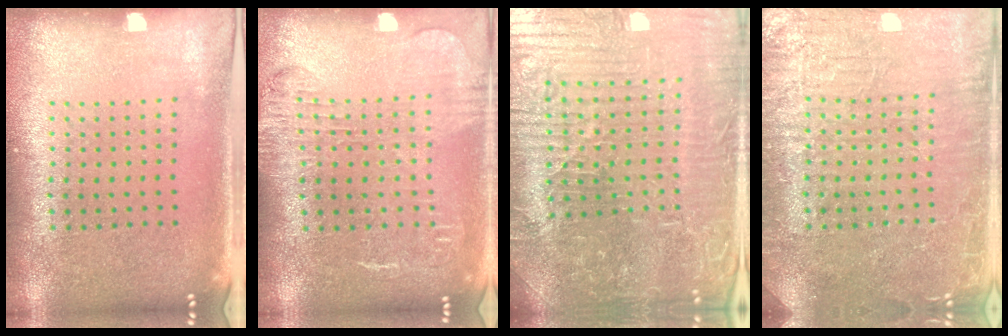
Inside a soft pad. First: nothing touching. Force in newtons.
{"total": 1.7, "press": 1.5, "slide": 0.8}
{"total": 6.3, "press": 5.8, "slide": 2.2}
{"total": 4.1, "press": 4.0, "slide": 0.6}